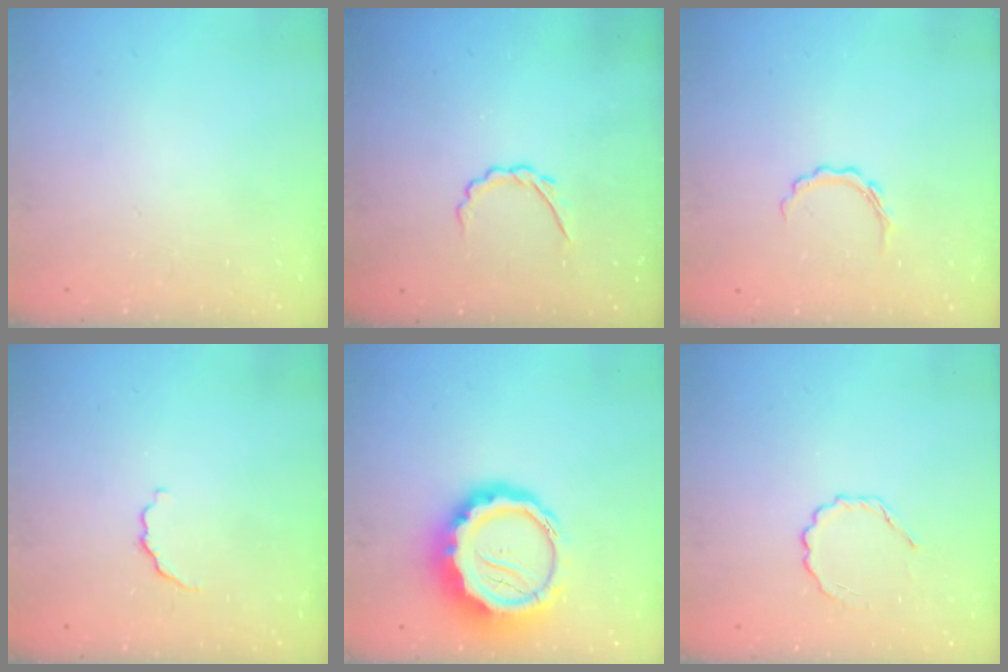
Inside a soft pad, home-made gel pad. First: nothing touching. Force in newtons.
{"total": 2.8, "press": 2.6, "slide": 0.8}
{"total": 4.4, "press": 4.4, "slide": 0.7}
{"total": 4.1, "press": 3.9, "slide": 1.1}
{"total": 14.7, "press": 14.4, "slide": 3.1}
{"total": 2.5, "press": 2.3, "slide": 0.9}